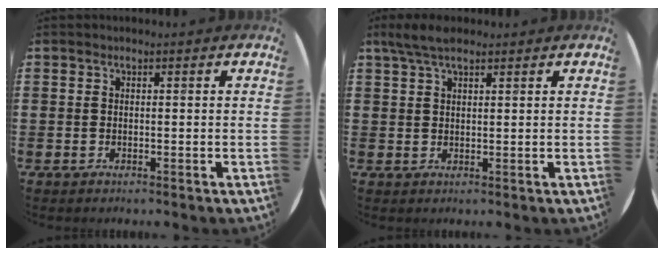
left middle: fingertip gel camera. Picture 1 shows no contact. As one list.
[{"total": 3.4, "force": [2.5, 1.2, 2.1], "torque": [-0.045, 0.006, 0.045]}]